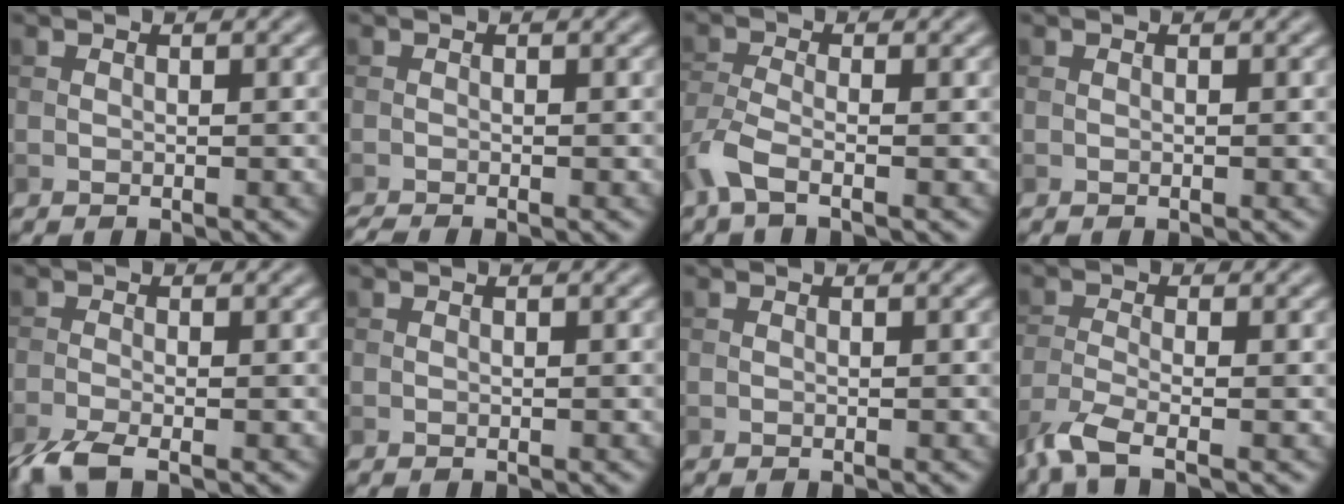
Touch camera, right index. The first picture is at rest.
{"total": 1.0, "force": [-0.9, 0.0, 0.4], "torque": [-0.004, -0.006, -0.021]}
{"total": 3.4, "force": [-2.0, 1.0, 2.5], "torque": [-0.067, -0.006, -0.056]}
{"total": 0.0}
{"total": 3.4, "force": [-2.4, 0.8, 2.3], "torque": [-0.052, -0.010, -0.058]}
{"total": 0.0}
{"total": 0.0}
{"total": 4.1, "force": [-2.9, 1.0, 2.8], "torque": [-0.070, -0.014, -0.071]}